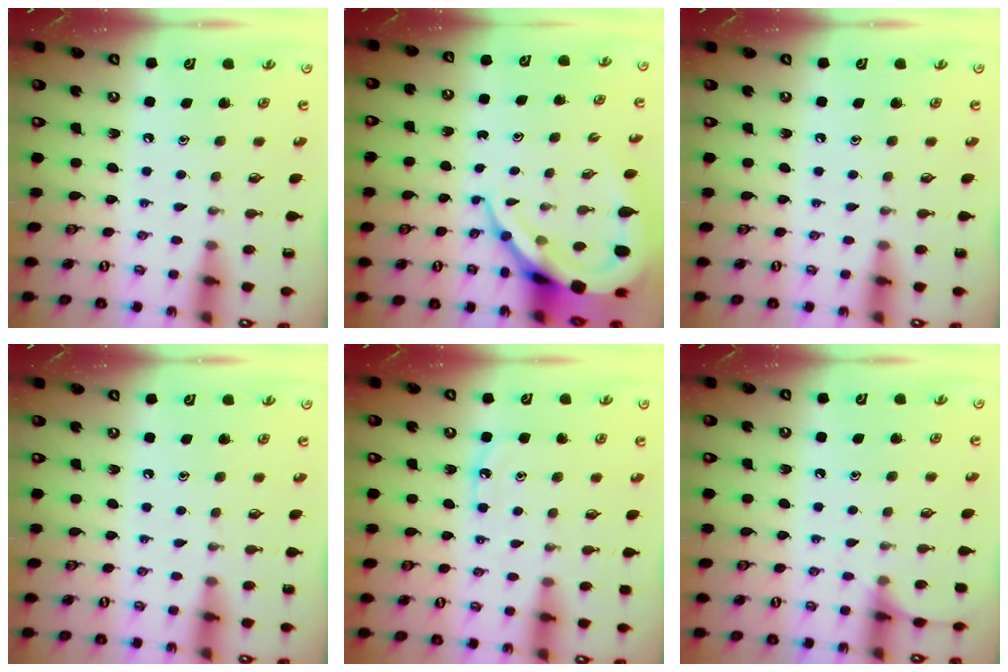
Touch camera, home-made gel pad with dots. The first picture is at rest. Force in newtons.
{"total": 13.1, "press": 13.1, "slide": 1.5}
{"total": 0.0}
{"total": 0.0}
{"total": 6.1, "press": 6.1, "slide": 0.8}
{"total": 5.1, "press": 5.0, "slide": 0.6}